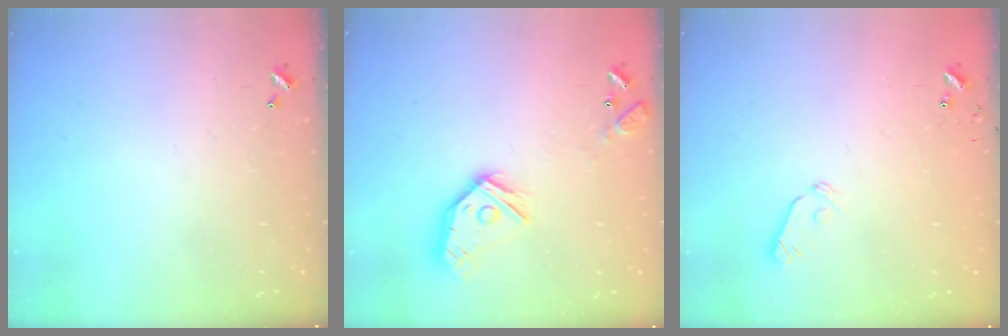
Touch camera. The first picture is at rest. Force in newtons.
{"total": 14.1, "press": 14.1, "slide": 1.1}
{"total": 5.9, "press": 5.9, "slide": 0.5}